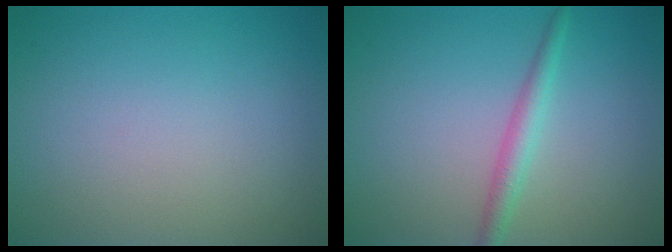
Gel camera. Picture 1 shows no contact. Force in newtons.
{"total": 2.1, "press": 2.1, "slide": 0.1}